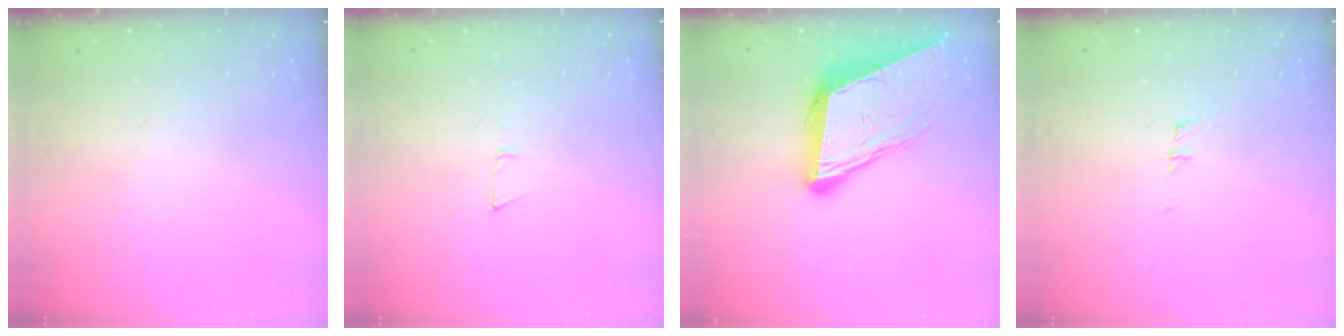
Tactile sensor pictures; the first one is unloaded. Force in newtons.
{"total": 3.8, "press": 3.7, "slide": 1.0}
{"total": 12.0, "press": 11.5, "slide": 3.7}
{"total": 6.6, "press": 6.2, "slide": 2.3}